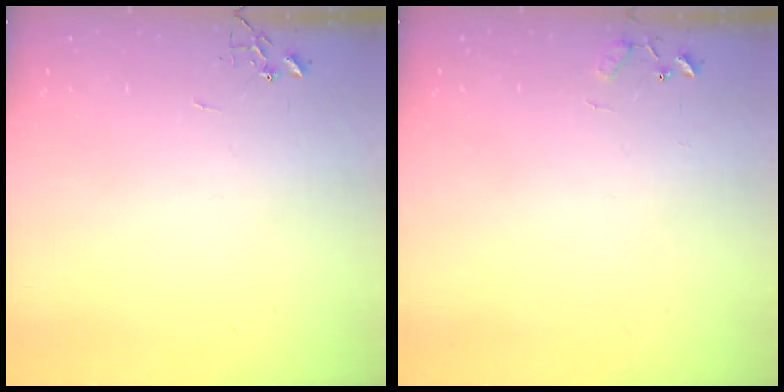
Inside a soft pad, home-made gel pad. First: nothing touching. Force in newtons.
{"total": 7.6, "press": 7.5, "slide": 0.6}